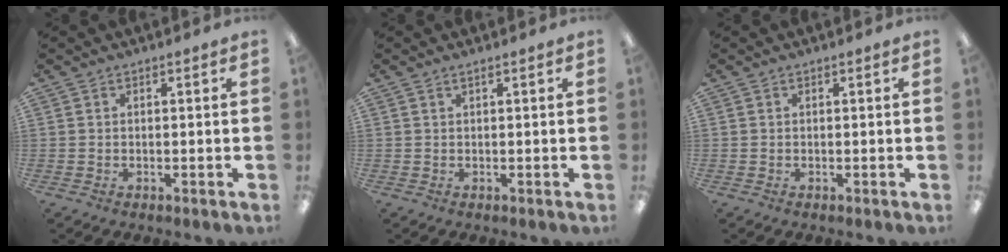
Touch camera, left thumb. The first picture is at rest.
{"total": 0.7, "force": [0.4, 0.0, 0.6], "torque": [-0.013, 0.001, 0.007]}
{"total": 0.0}